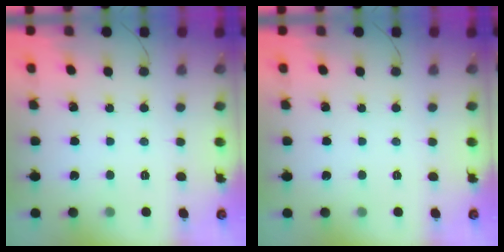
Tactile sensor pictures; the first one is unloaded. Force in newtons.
{"total": 0.0}